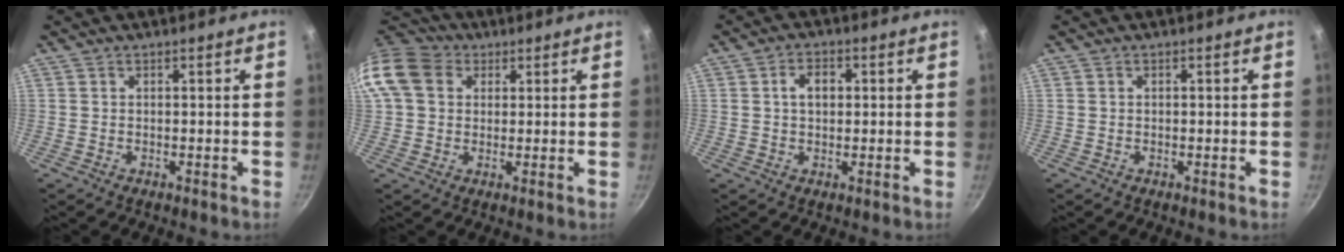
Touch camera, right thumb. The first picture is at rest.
{"total": 12.9, "force": [3.6, 10.3, 6.8], "torque": [-0.124, 0.022, 0.051]}
{"total": 1.6, "force": [0.3, 1.1, 1.1], "torque": [-0.015, 0.004, 0.004]}
{"total": 0.0}